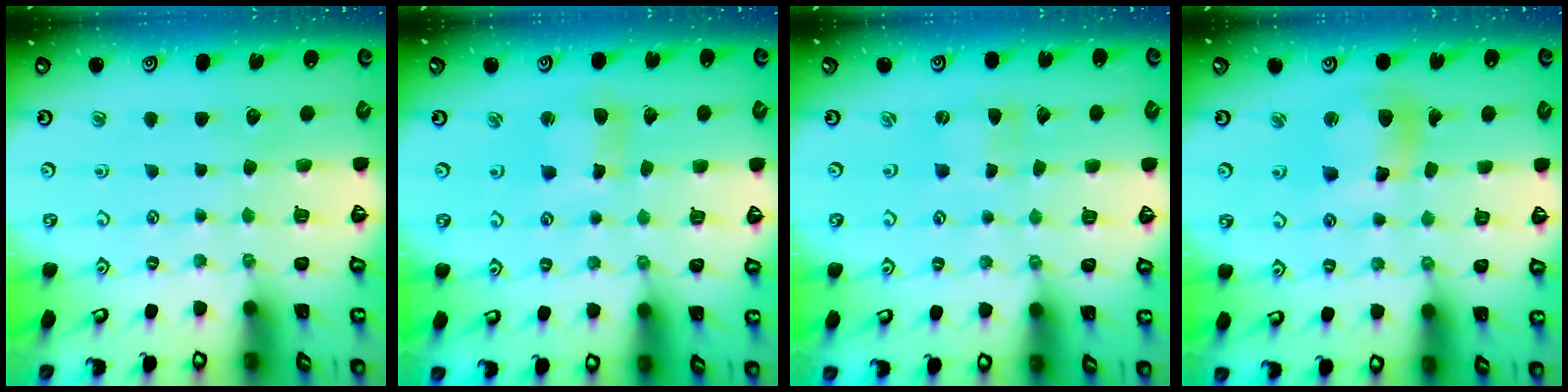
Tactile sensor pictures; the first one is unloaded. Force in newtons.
{"total": 3.5, "press": 3.5, "slide": 0.3}
{"total": 0.0}
{"total": 10.1, "press": 10.1, "slide": 1.3}